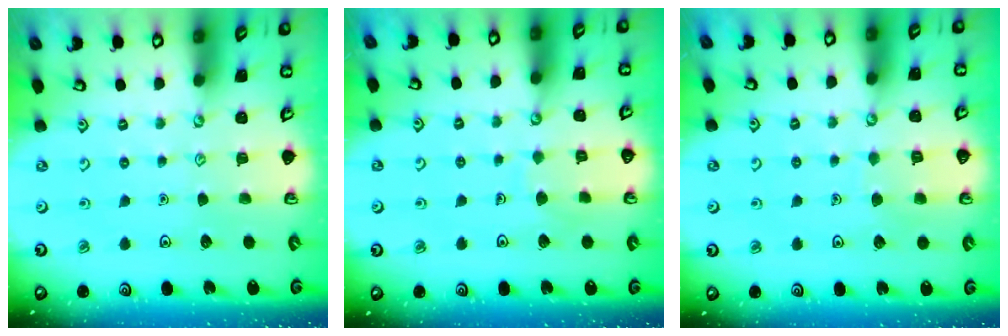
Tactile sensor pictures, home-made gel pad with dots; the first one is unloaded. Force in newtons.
{"total": 4.9, "press": 4.8, "slide": 0.4}
{"total": 5.8, "press": 5.8, "slide": 0.4}